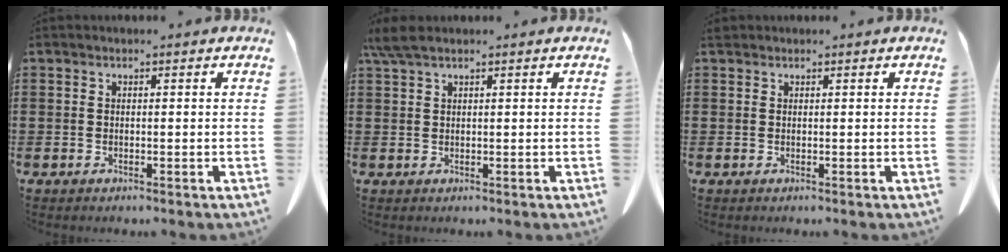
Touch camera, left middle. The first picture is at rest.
{"total": 2.8, "force": [1.8, 0.6, 2.0], "torque": [-0.051, -0.002, 0.031]}
{"total": 0.6, "force": [0.4, 0.3, 0.2], "torque": [-0.006, 0.002, 0.008]}